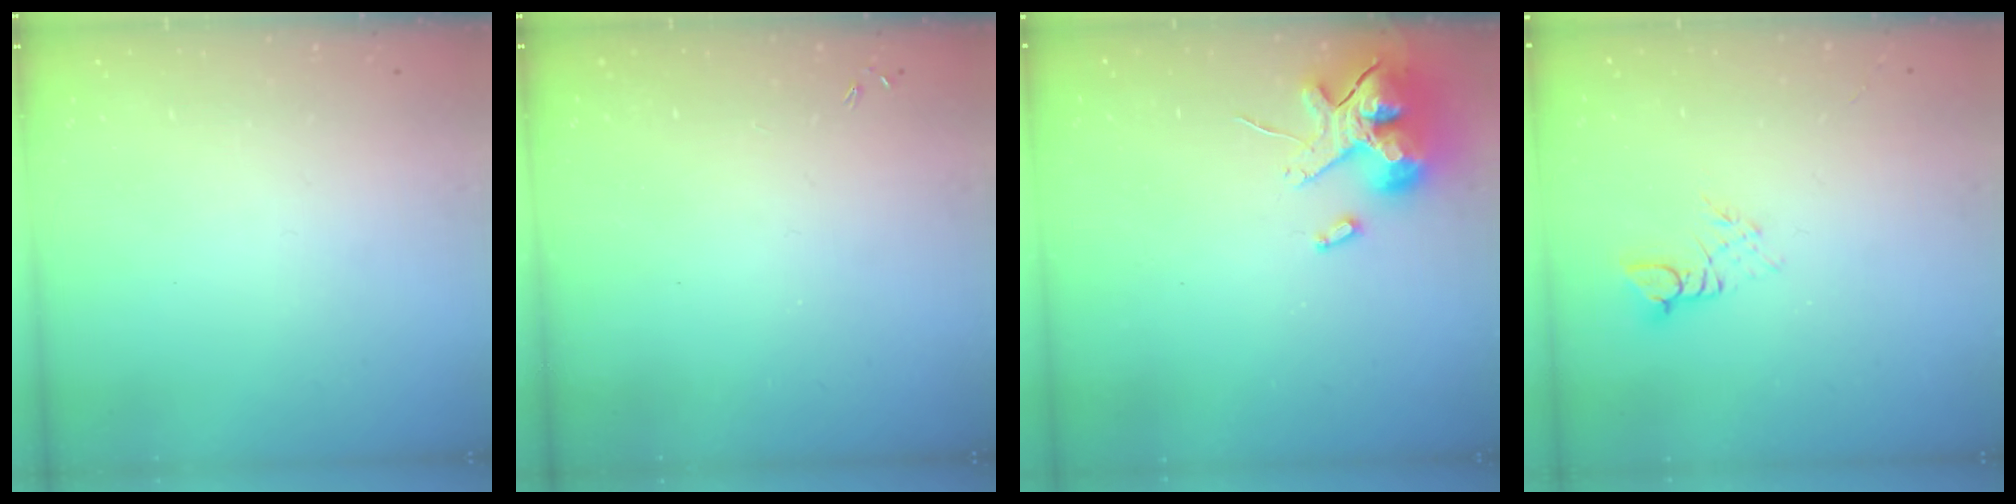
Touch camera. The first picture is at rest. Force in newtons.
{"total": 0.0}
{"total": 13.7, "press": 13.5, "slide": 2.3}
{"total": 2.6, "press": 2.6, "slide": 0.3}